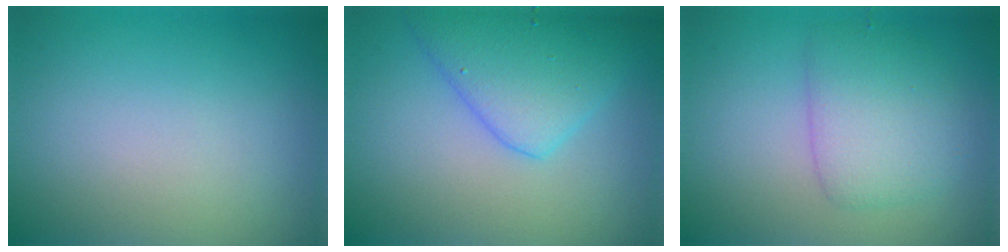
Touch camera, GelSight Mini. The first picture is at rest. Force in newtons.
{"total": 5.2, "press": 5.2, "slide": 0.1}
{"total": 3.8, "press": 3.8, "slide": 0.1}